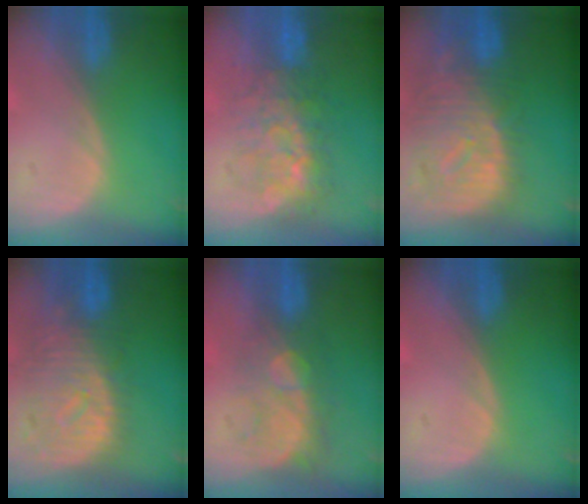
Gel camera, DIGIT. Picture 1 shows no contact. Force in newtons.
{"total": 7.7, "press": 7.5, "slide": 1.6}
{"total": 12.4, "press": 10.8, "slide": 6.2}
{"total": 10.8, "press": 9.7, "slide": 4.8}
{"total": 8.8, "press": 7.6, "slide": 4.5}
{"total": 0.0}